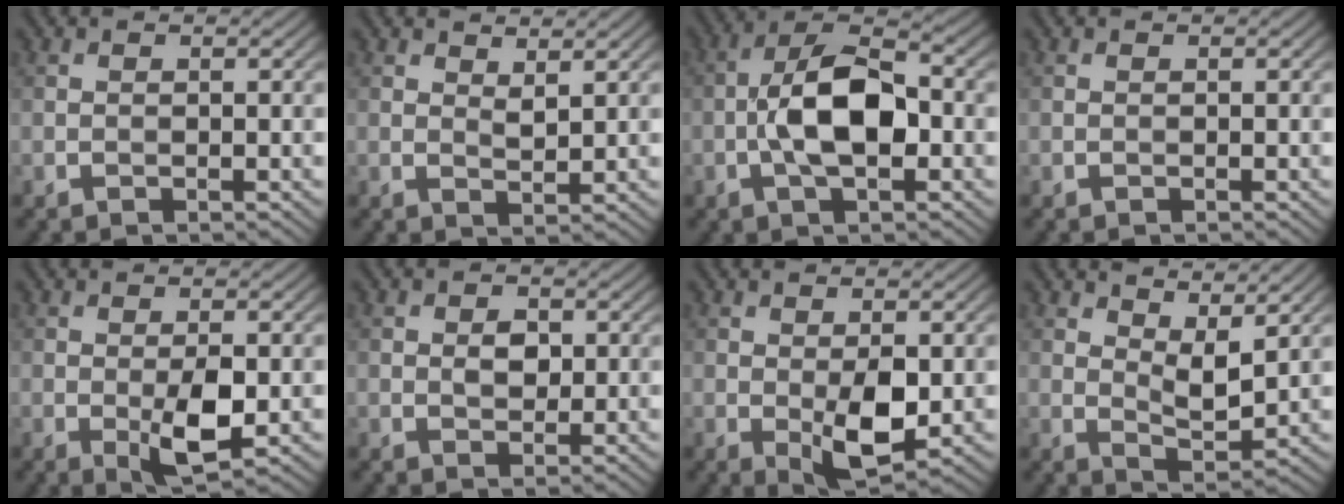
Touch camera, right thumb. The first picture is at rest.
{"total": 2.2, "force": [1.7, 0.7, 1.3], "torque": [-0.024, -0.006, 0.035]}
{"total": 9.2, "force": [-1.4, 4.2, 8.0], "torque": [-0.151, 0.016, -0.034]}
{"total": 0.0}
{"total": 4.6, "force": [-0.8, 1.7, 4.2], "torque": [-0.077, -0.005, -0.009]}
{"total": 2.4, "force": [0.5, 1.7, 1.7], "torque": [-0.031, -0.003, 0.004]}
{"total": 5.5, "force": [-0.6, 2.5, 4.8], "torque": [-0.086, -0.005, -0.007]}
{"total": 5.9, "force": [3.7, 2.2, 4.1], "torque": [-0.075, -0.011, 0.065]}